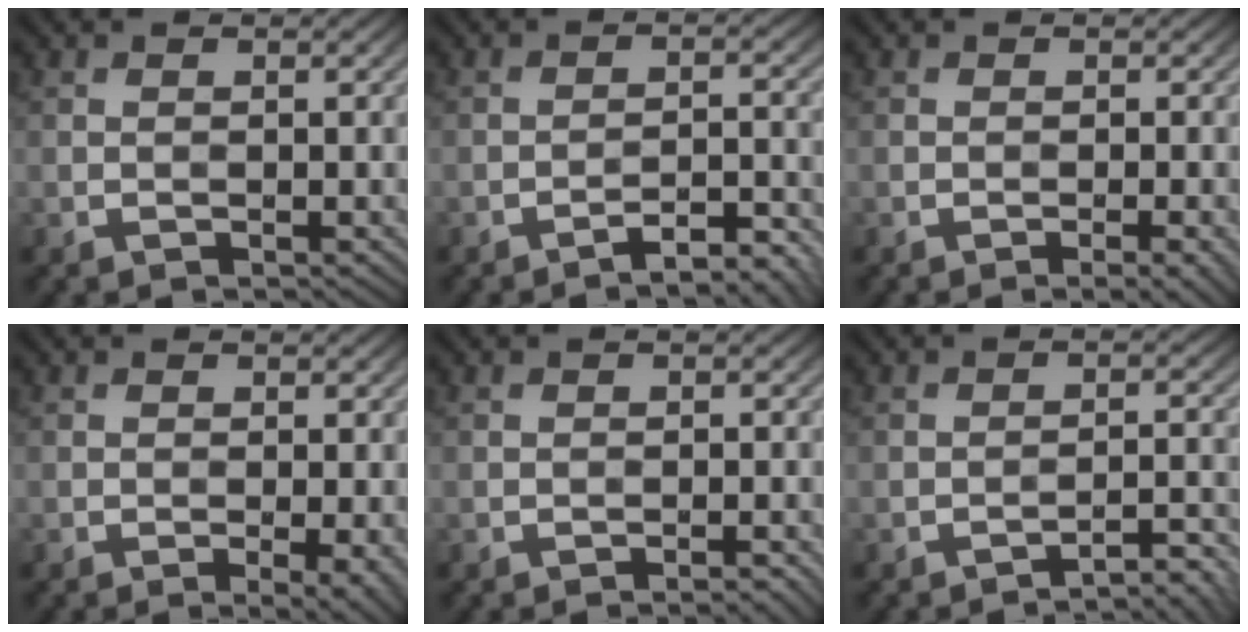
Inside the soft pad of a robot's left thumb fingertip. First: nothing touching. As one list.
[{"total": 4.4, "force": [-3.6, 0.5, 2.6], "torque": [-0.038, 0.014, -0.055]}, {"total": 2.3, "force": [-1.1, 0.3, 2.0], "torque": [-0.027, 0.003, -0.017]}, {"total": 2.8, "force": [-0.9, 0.6, 2.6], "torque": [-0.041, -0.005, -0.012]}, {"total": 1.1, "force": [-0.8, 0.1, 0.8], "torque": [-0.009, 0.003, -0.015]}, {"total": 3.5, "force": [-3.1, 0.3, 1.6], "torque": [-0.014, 0.017, -0.047]}]